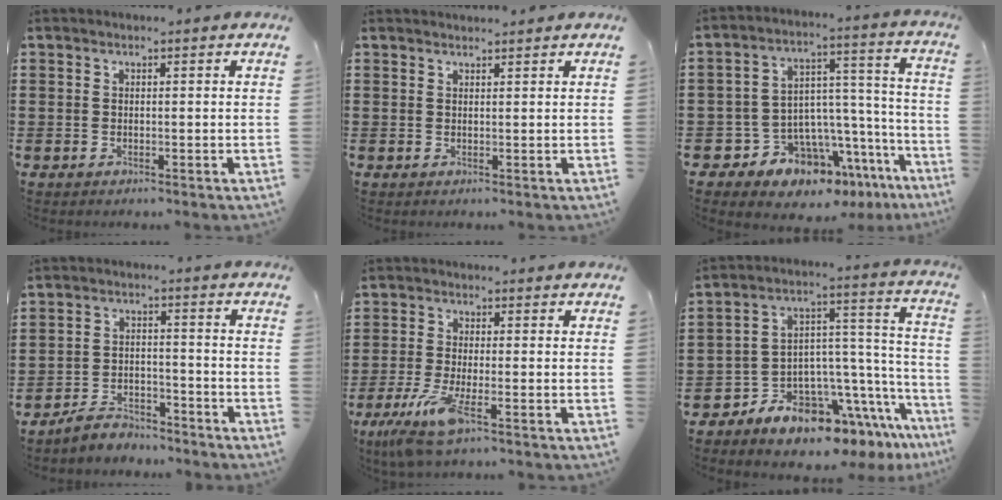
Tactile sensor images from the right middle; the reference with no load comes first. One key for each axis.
{"total": 1.1, "fx": 1.1, "fy": -0.1, "fz": 0.0, "tx": -0.002, "ty": -0.001, "tz": 0.022}
{"total": 9.7, "fx": -8.1, "fy": 4.8, "fz": 2.5, "tx": -0.058, "ty": 0.013, "tz": -0.149}
{"total": 4.5, "fx": -4.4, "fy": 0.9, "fz": 0.3, "tx": -0.008, "ty": 0.009, "tz": -0.090}
{"total": 6.1, "fx": -3.6, "fy": 0.8, "fz": 4.9, "tx": -0.112, "ty": -0.022, "tz": -0.069}
{"total": 8.4, "fx": -7.5, "fy": 2.9, "fz": 2.3, "tx": -0.047, "ty": -0.013, "tz": -0.145}